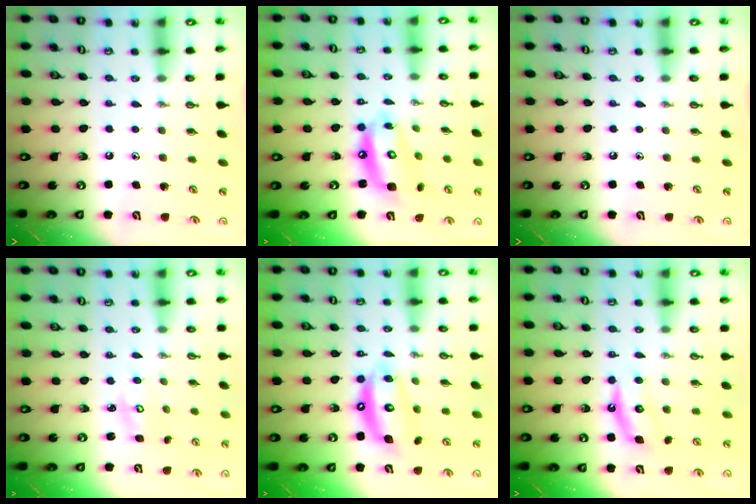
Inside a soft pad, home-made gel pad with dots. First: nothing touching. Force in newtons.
{"total": 13.0, "press": 12.9, "slide": 1.8}
{"total": 0.0}
{"total": 3.6, "press": 3.6, "slide": 0.4}
{"total": 11.8, "press": 11.7, "slide": 1.2}
{"total": 5.7, "press": 5.6, "slide": 0.4}